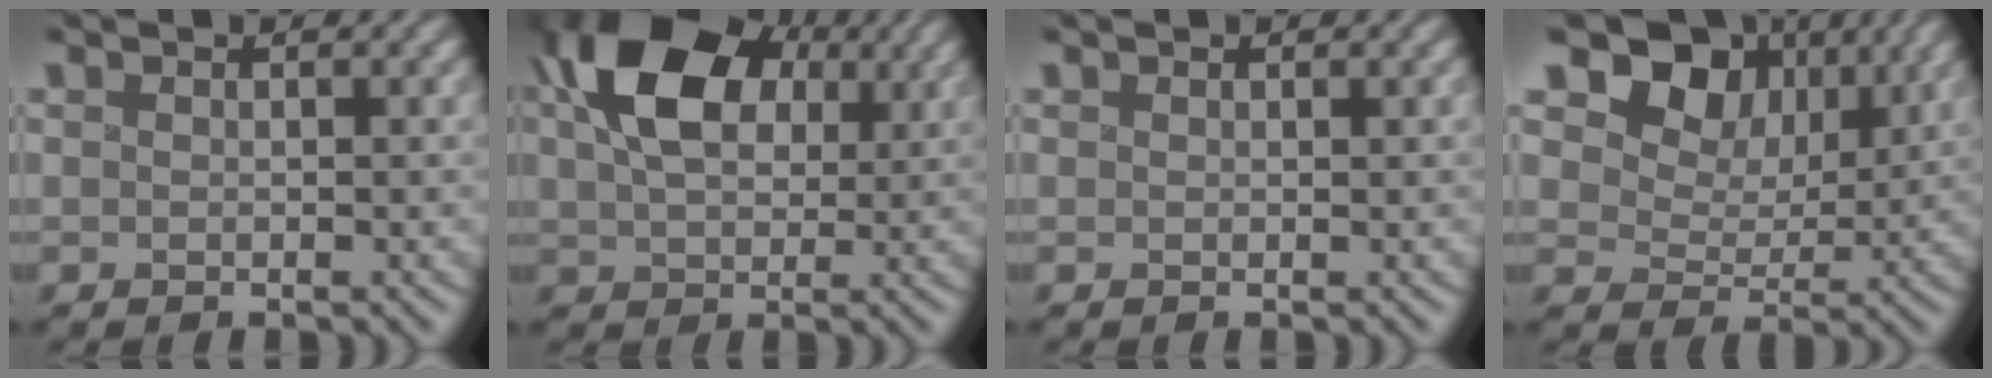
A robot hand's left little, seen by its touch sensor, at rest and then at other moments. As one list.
[{"total": 11.9, "force": [3.7, 7.7, 8.3], "torque": [-0.172, 0.016, 0.063]}, {"total": 0.0}, {"total": 9.5, "force": [4.6, 6.5, 5.1], "torque": [-0.093, 0.012, 0.062]}]